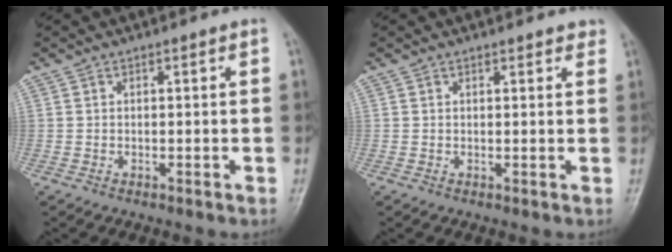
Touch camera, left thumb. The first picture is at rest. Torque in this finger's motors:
{"motor_torque": [-0.07, -0.03, -0.15, -0.13, 0.01]}